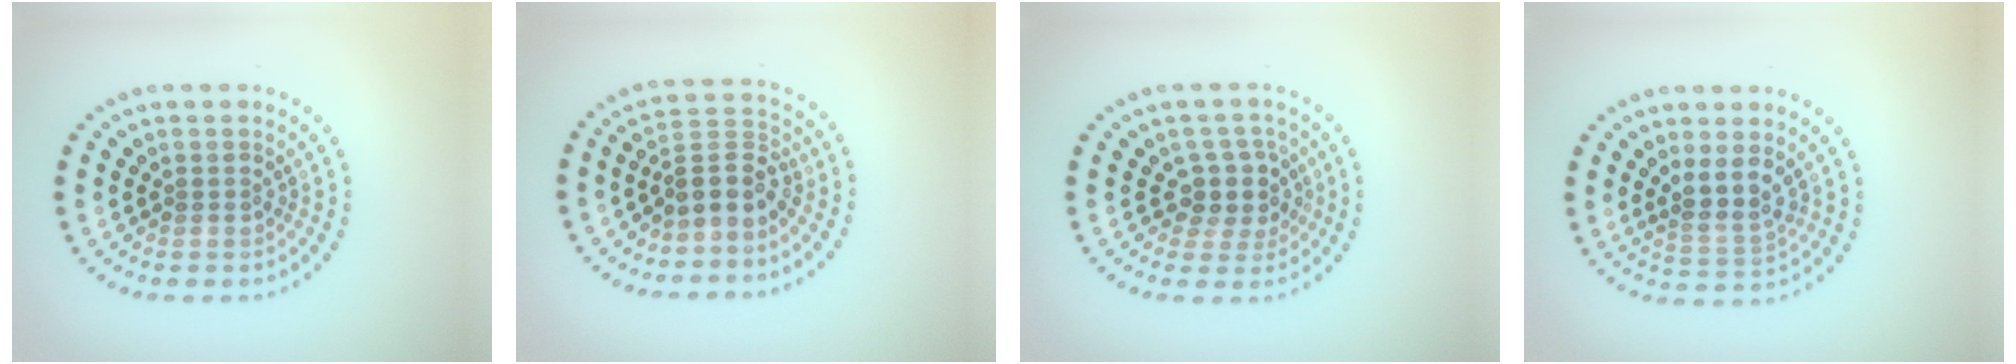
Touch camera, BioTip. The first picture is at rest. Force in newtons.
{"total": 3.3, "press": 2.8, "slide": 1.8}
{"total": 2.7, "press": 2.3, "slide": 1.5}
{"total": 2.8, "press": 2.3, "slide": 1.6}